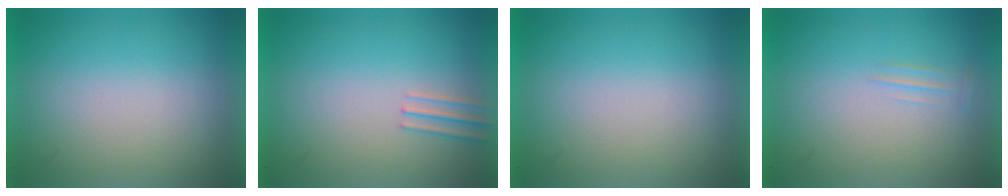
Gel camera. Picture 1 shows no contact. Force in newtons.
{"total": 1.0}
{"total": 0.0}
{"total": 2.0}